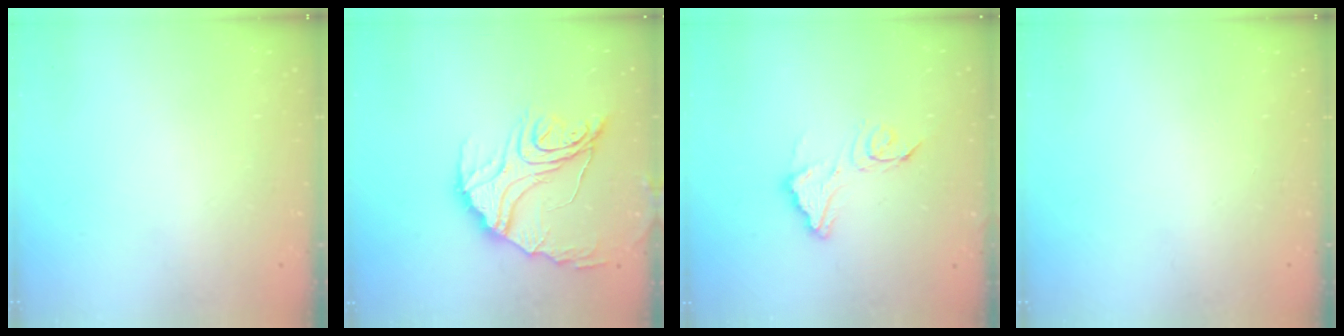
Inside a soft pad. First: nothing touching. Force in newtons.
{"total": 18.3, "press": 18.3, "slide": 1.8}
{"total": 11.7, "press": 11.6, "slide": 0.9}
{"total": 0.0}